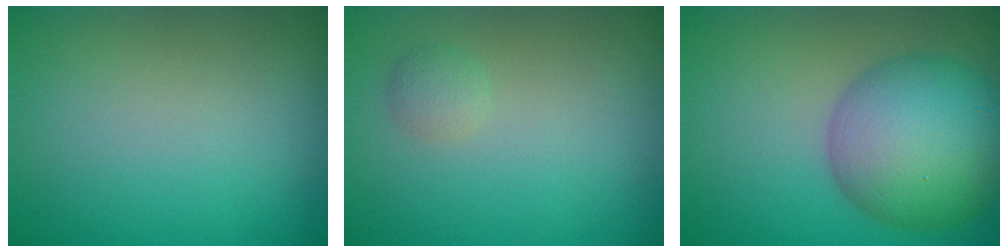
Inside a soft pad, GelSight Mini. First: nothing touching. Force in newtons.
{"total": 1.1, "press": 1.1, "slide": 0.0}
{"total": 9.5, "press": 9.5, "slide": 0.2}